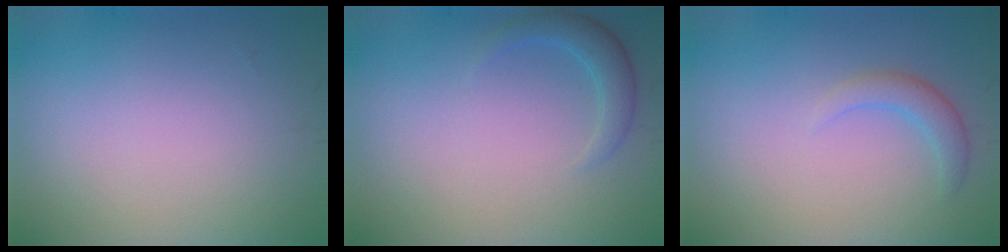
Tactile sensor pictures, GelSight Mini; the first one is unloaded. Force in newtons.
{"total": 2.1, "press": 2.1, "slide": 0.2}
{"total": 1.9, "press": 1.9, "slide": 0.1}